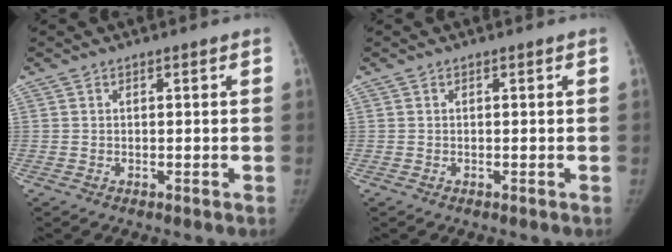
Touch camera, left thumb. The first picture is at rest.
{"total": 0.0}